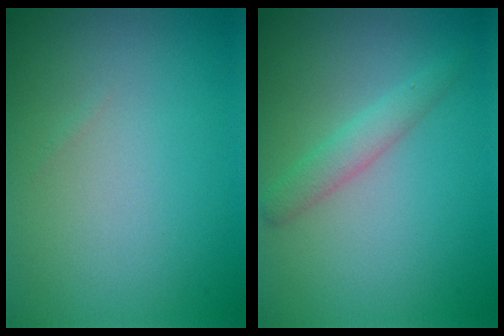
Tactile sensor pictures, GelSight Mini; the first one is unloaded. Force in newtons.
{"total": 2.1, "press": 2.1, "slide": 0.0}